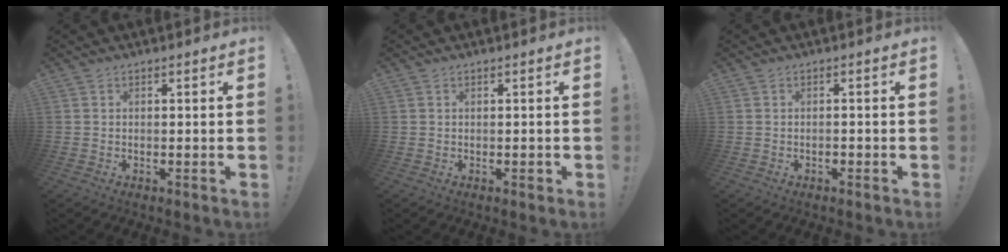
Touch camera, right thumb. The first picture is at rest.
{"total": 0.7, "force": [-0.3, 0.3, 0.6], "torque": [-0.005, 0.000, -0.005]}
{"total": 1.1, "force": [-1.0, 0.0, 0.4], "torque": [-0.011, -0.001, -0.017]}